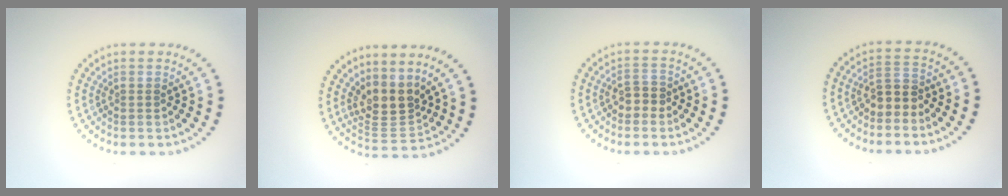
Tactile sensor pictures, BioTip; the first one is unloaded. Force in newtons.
{"total": 3.5, "press": 2.7, "slide": 2.2}
{"total": 1.8, "press": 1.7, "slide": 0.5}
{"total": 2.4, "press": 2.1, "slide": 1.2}